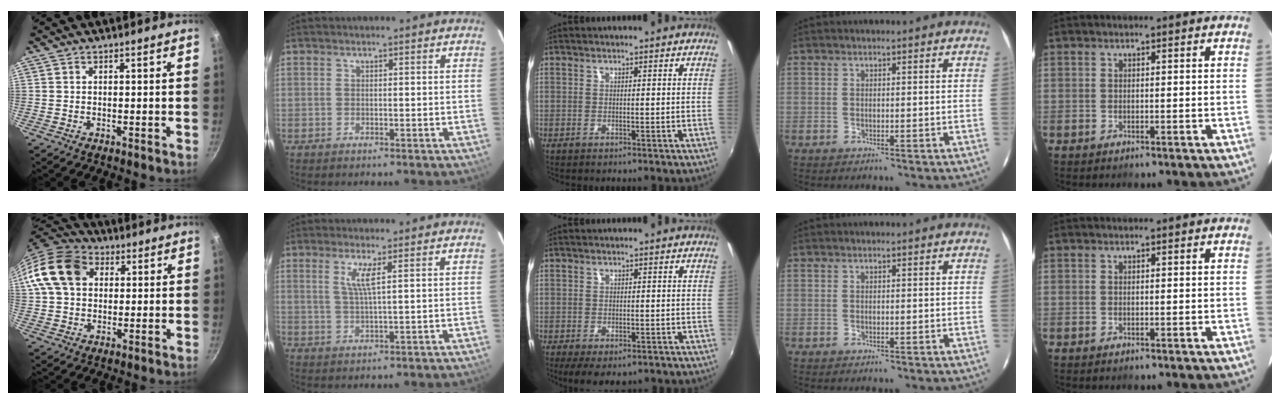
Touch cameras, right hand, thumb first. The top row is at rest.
{"thumb": {"total": 13.6, "force": [3.1, 10.3, 8.4], "torque": [-0.141, 0.023, 0.038]}, "index": {"total": 3.6, "force": [1.5, -0.3, 3.2], "torque": [-0.065, -0.005, 0.029]}, "middle": {"total": 4.7, "force": [-2.7, 2.2, 3.1], "torque": [-0.064, -0.020, -0.041]}}